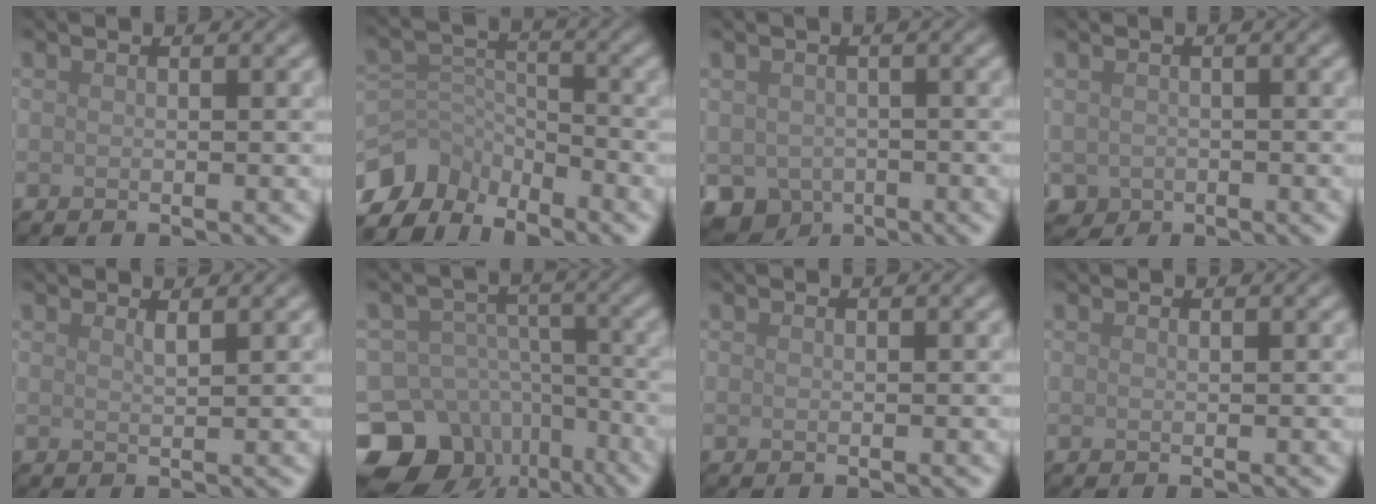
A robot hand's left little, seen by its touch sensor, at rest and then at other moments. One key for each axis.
{"total": 6.5, "fx": -5.0, "fy": 3.5, "fz": 2.3, "tx": -0.047, "ty": -0.009, "tz": -0.100}
{"total": 5.0, "fx": -2.6, "fy": 3.9, "fz": 1.8, "tx": -0.036, "ty": -0.028, "tz": -0.038}
{"total": 1.9, "fx": -0.9, "fy": 1.6, "fz": 0.3, "tx": -0.002, "ty": -0.011, "tz": -0.018}
{"total": 0.9, "fx": 0.7, "fy": 0.2, "fz": 0.5, "tx": -0.002, "ty": -0.001, "tz": 0.012}
{"total": 14.4, "fx": -9.2, "fy": 10.2, "fz": 4.4, "tx": -0.095, "ty": -0.016, "tz": -0.130}
{"total": 0.0}
{"total": 0.0}